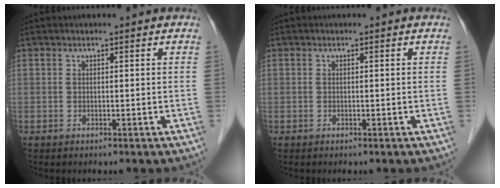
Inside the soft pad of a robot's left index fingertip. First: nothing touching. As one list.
[{"total": 0.0}]